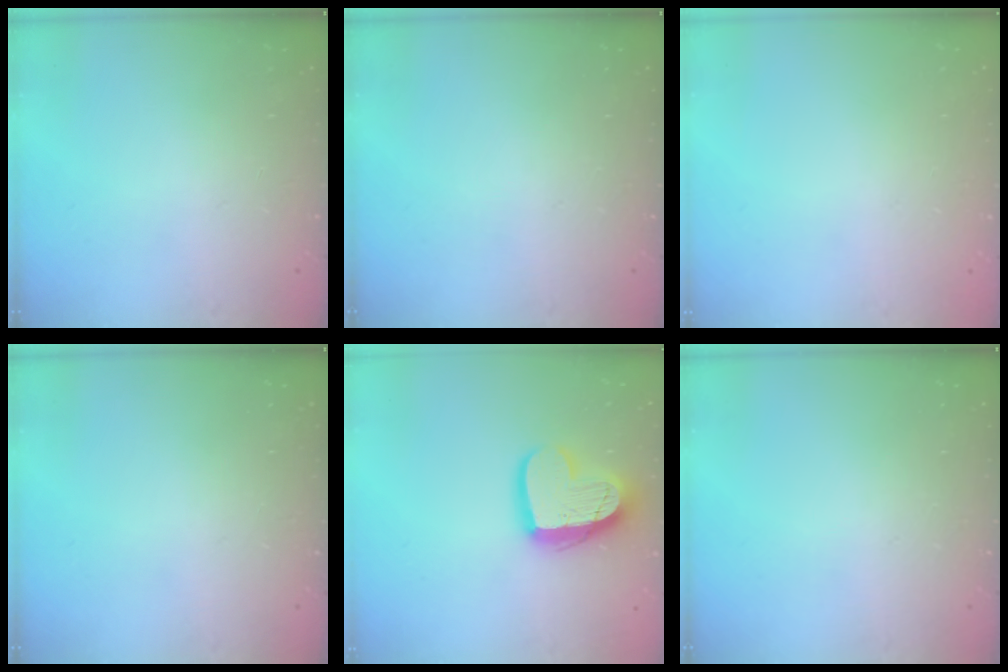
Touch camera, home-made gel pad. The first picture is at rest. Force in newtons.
{"total": 0.0}
{"total": 0.0}
{"total": 0.0}
{"total": 15.9, "press": 15.9, "slide": 1.3}
{"total": 0.0}